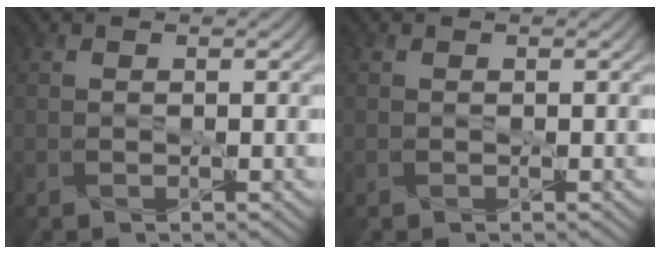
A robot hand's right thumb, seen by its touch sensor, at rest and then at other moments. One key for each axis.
{"total": 0.0}